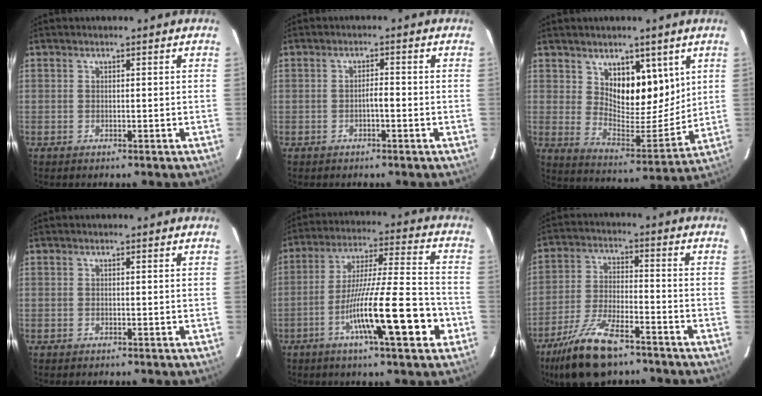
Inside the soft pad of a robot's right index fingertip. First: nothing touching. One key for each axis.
{"total": 1.6, "fx": -0.6, "fy": 0.3, "fz": 1.4, "tx": -0.022, "ty": 0.003, "tz": -0.011}
{"total": 11.4, "fx": 4.9, "fy": 5.3, "fz": 8.9, "tx": -0.131, "ty": -0.008, "tz": 0.094}
{"total": 0.0}
{"total": 16.9, "fx": -6.4, "fy": 1.0, "fz": 15.6, "tx": -0.265, "ty": -0.007, "tz": -0.107}
{"total": 12.1, "fx": -8.7, "fy": 3.1, "fz": 7.8, "tx": -0.157, "ty": -0.022, "tz": -0.159}